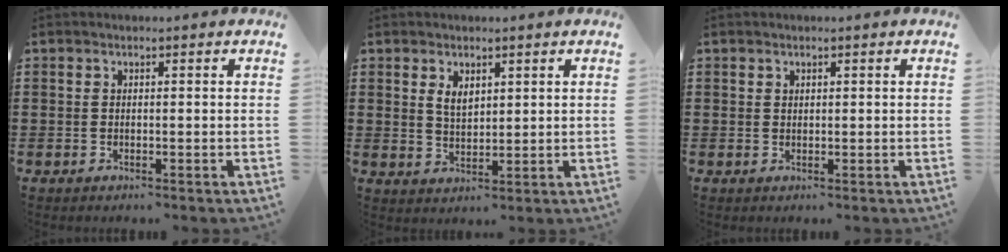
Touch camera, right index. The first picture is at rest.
{"total": 2.8, "force": [1.6, 1.6, 1.7], "torque": [-0.037, 0.004, 0.030]}
{"total": 0.6, "force": [0.5, 0.4, 0.1], "torque": [-0.003, 0.001, 0.010]}